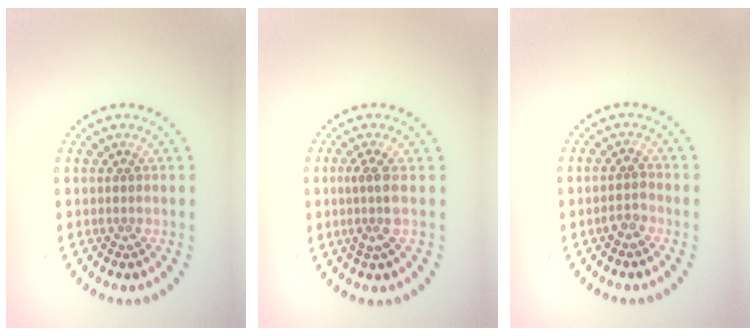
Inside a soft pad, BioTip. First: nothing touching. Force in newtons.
{"total": 2.3, "press": 1.8, "slide": 1.5}
{"total": 1.4, "press": 1.2, "slide": 0.7}